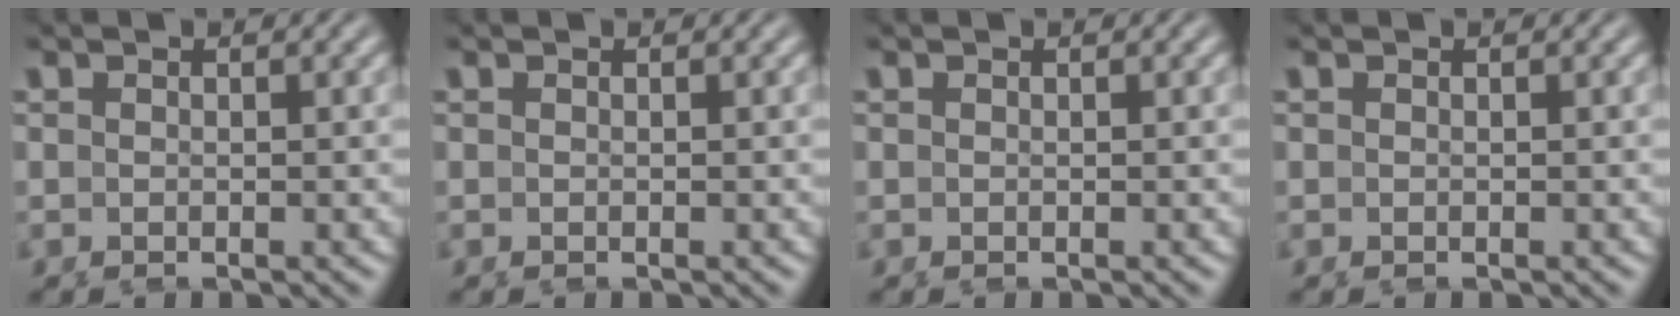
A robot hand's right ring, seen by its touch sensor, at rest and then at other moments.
{"total": 0.0}
{"total": 0.0}
{"total": 0.0}